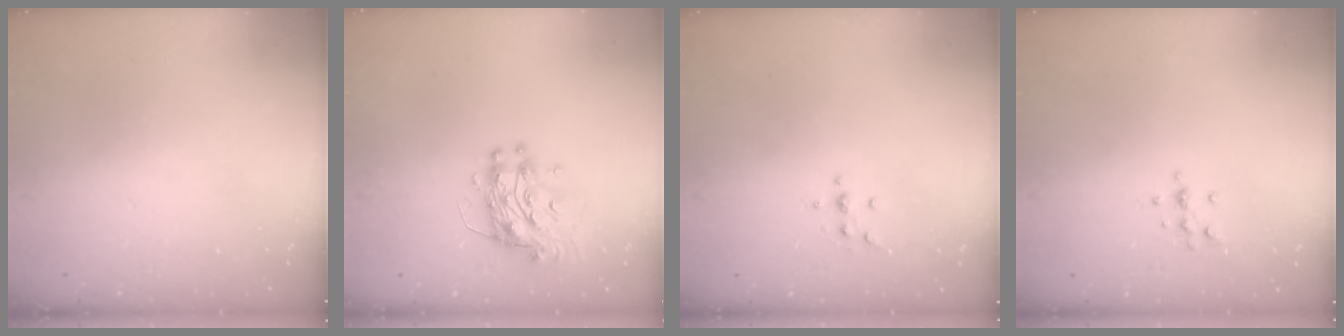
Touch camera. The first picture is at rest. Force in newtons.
{"total": 12.9, "press": 12.9, "slide": 1.1}
{"total": 3.8, "press": 3.6, "slide": 1.2}
{"total": 6.0, "press": 5.6, "slide": 2.0}